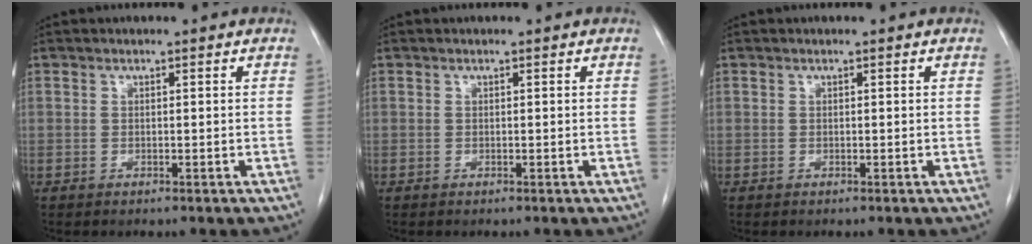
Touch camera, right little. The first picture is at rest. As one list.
[{"total": 0.0}, {"total": 0.0}]